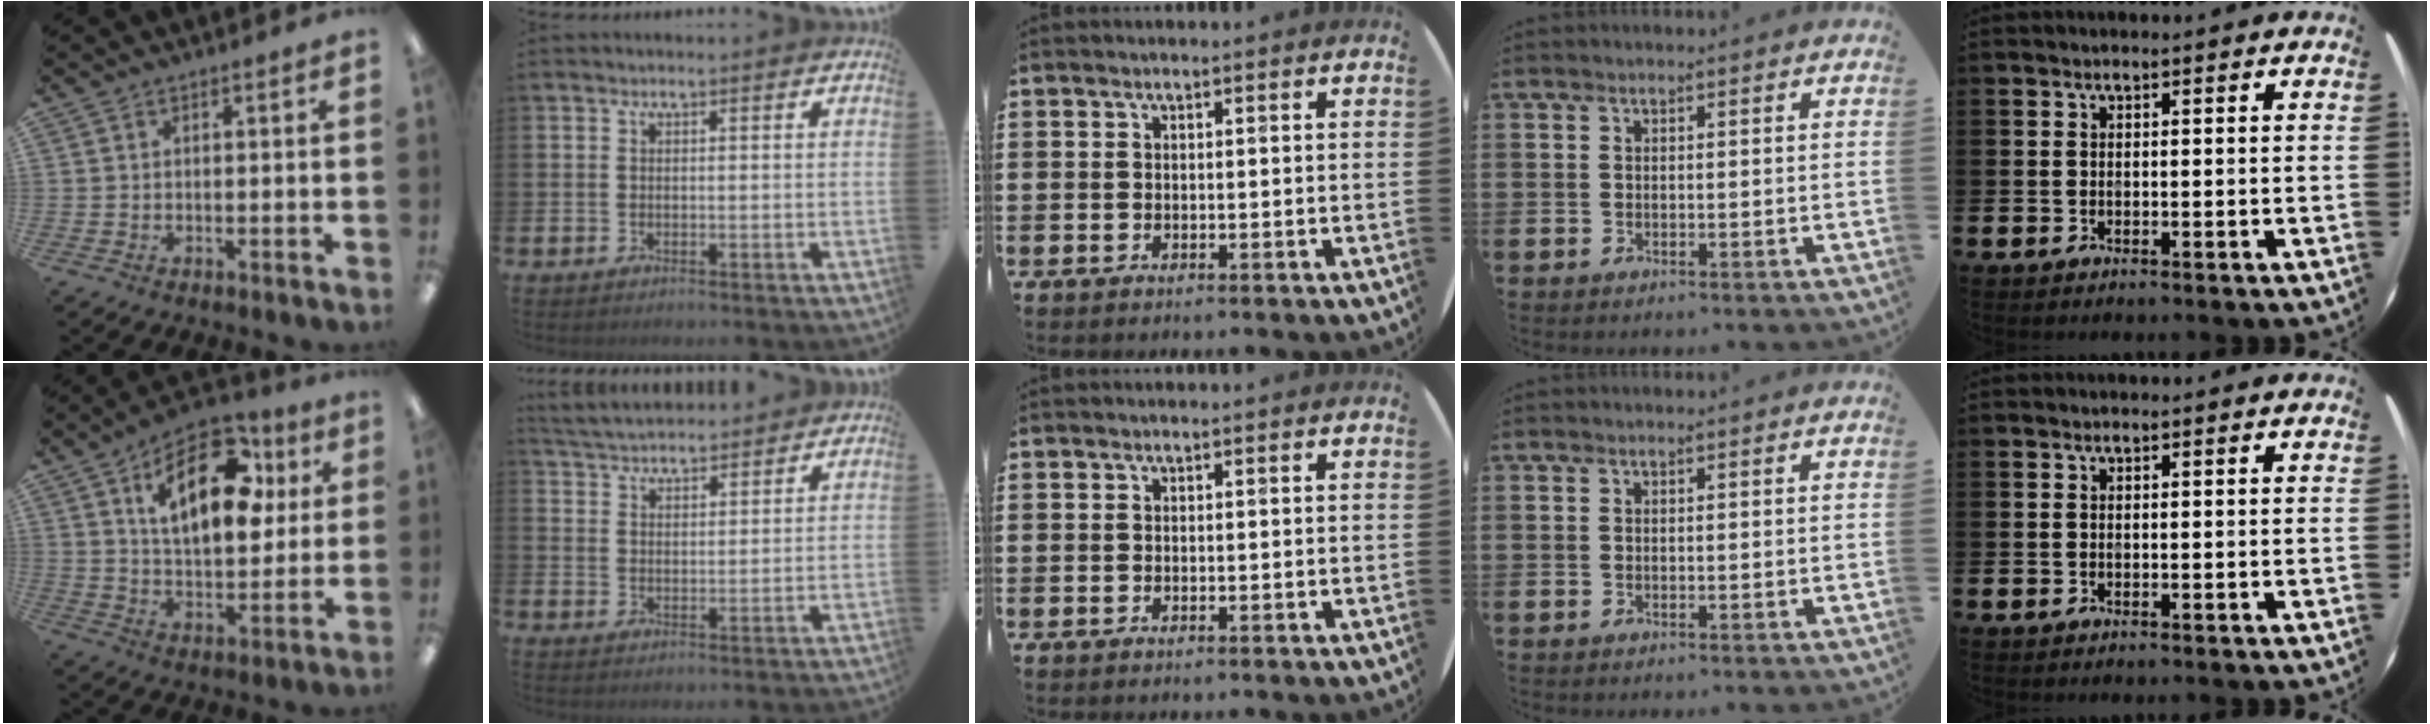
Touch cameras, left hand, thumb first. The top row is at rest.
{"thumb": {"total": 19.3, "force": [8.4, 10.0, 14.2], "torque": [-0.209, -0.016, 0.137]}, "index": {"total": 4.3, "force": [4.2, 0.6, 0.0], "torque": [-0.023, -0.022, 0.078]}}